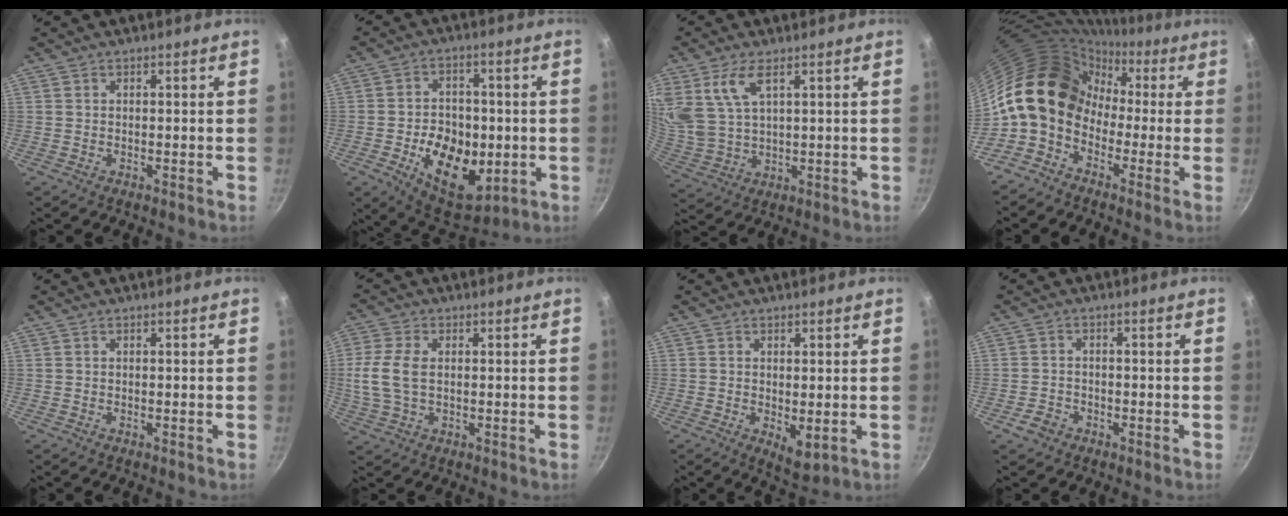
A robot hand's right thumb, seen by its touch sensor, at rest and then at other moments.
{"total": 16.4, "force": [-3.3, 10.9, 11.8], "torque": [-0.139, 0.003, -0.039]}
{"total": 8.9, "force": [4.2, 4.4, 6.5], "torque": [-0.128, -0.023, 0.098]}
{"total": 14.7, "force": [-1.3, 11.7, 8.8], "torque": [-0.112, 0.045, -0.045]}
{"total": 0.0}
{"total": 8.0, "force": [0.5, 4.9, 6.3], "torque": [-0.140, 0.006, 0.007]}
{"total": 4.5, "force": [-0.1, 2.3, 3.8], "torque": [-0.053, -0.017, 0.004]}
{"total": 3.1, "force": [-1.8, 2.2, 1.1], "torque": [-0.019, 0.022, -0.030]}